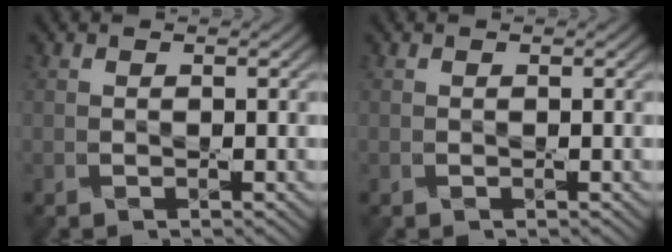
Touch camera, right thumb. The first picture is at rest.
{"total": 0.0}